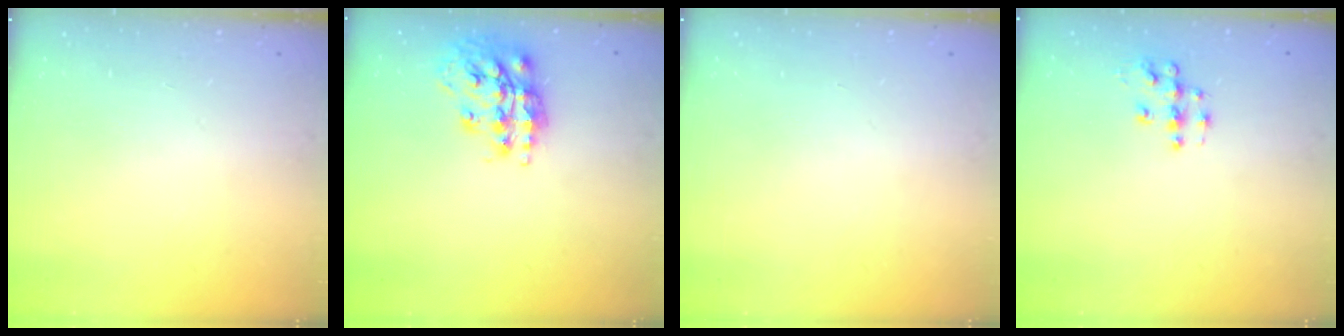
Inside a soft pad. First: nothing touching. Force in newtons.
{"total": 17.3, "press": 17.2, "slide": 1.7}
{"total": 0.0}
{"total": 5.9, "press": 5.9, "slide": 0.4}